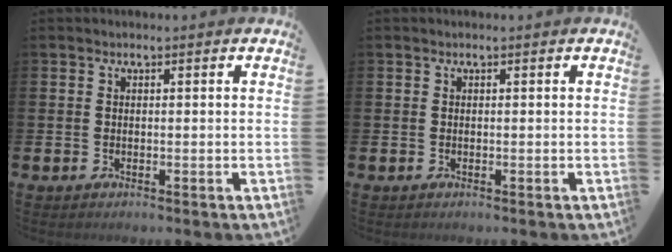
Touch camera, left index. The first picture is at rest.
{"total": 0.0}